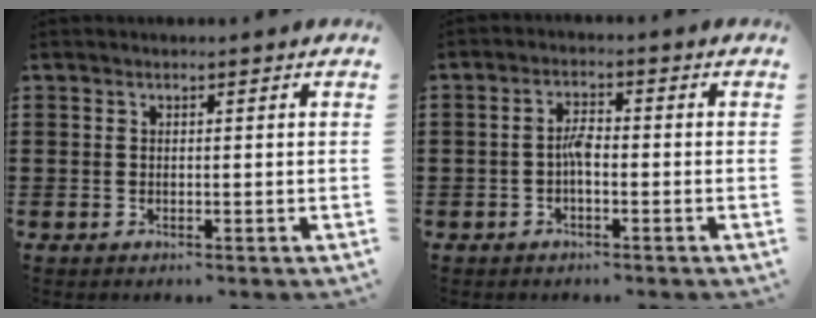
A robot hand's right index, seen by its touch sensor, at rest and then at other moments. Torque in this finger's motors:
{"motor_torque": [0.82, -0.56, 0.08, 0.09]}